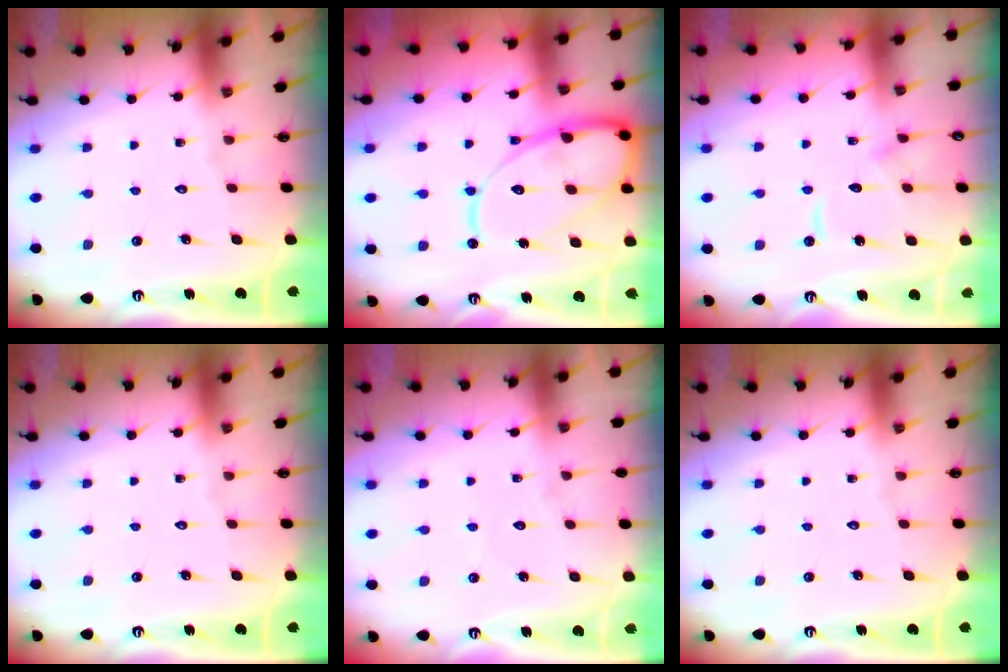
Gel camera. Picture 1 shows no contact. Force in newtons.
{"total": 17.7, "press": 17.6, "slide": 1.8}
{"total": 10.3, "press": 10.2, "slide": 0.9}
{"total": 0.0}
{"total": 2.9, "press": 2.9, "slide": 0.3}
{"total": 0.0}